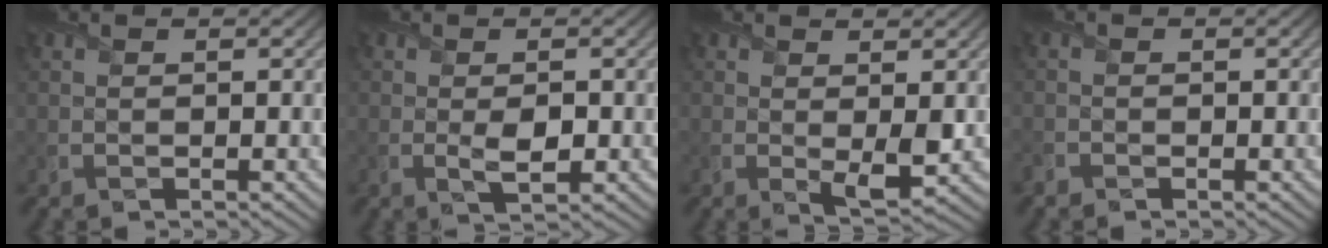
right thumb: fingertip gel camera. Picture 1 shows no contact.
{"total": 2.8, "force": [-0.3, 1.4, 2.4], "torque": [-0.047, -0.009, -0.001]}
{"total": 2.8, "force": [0.6, 0.9, 2.6], "torque": [-0.049, -0.012, 0.014]}
{"total": 1.0, "force": [-0.9, 0.5, 0.2], "torque": [-0.006, -0.003, -0.021]}